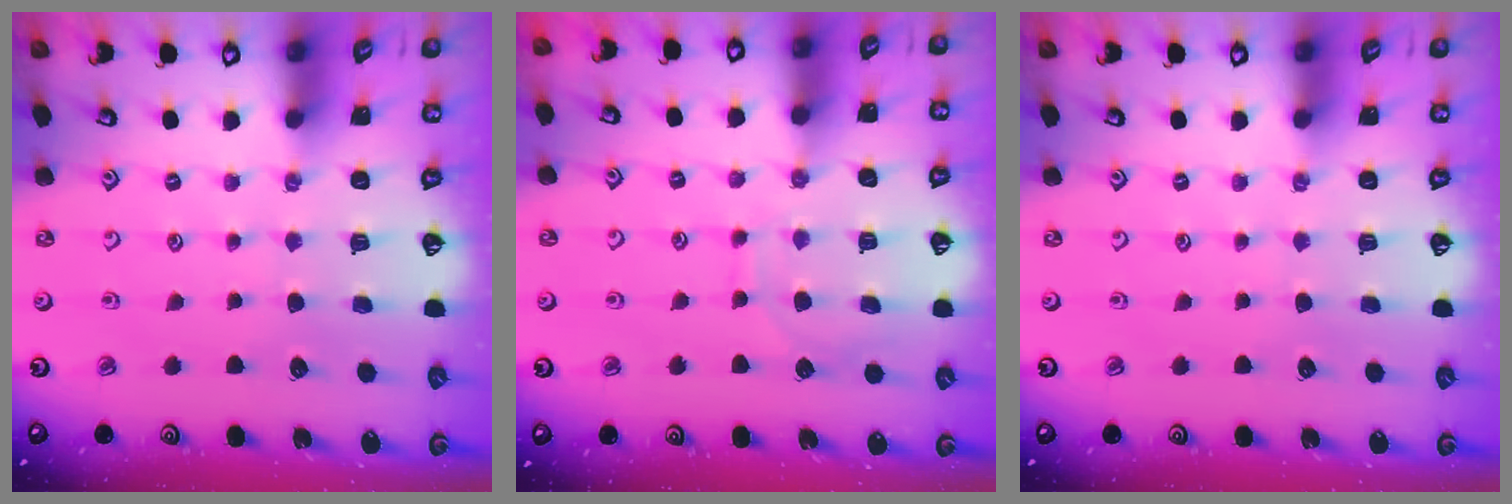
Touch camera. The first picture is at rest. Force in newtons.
{"total": 9.0, "press": 8.9, "slide": 0.9}
{"total": 0.0}